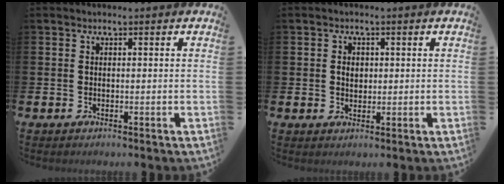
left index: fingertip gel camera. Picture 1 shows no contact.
{"total": 1.8, "force": [0.4, 1.4, 1.0], "torque": [0.001, 0.000, 0.001]}